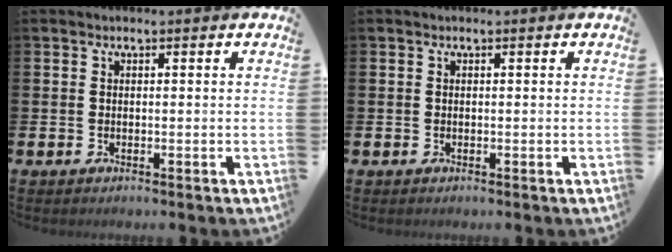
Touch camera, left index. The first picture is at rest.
{"total": 0.0}